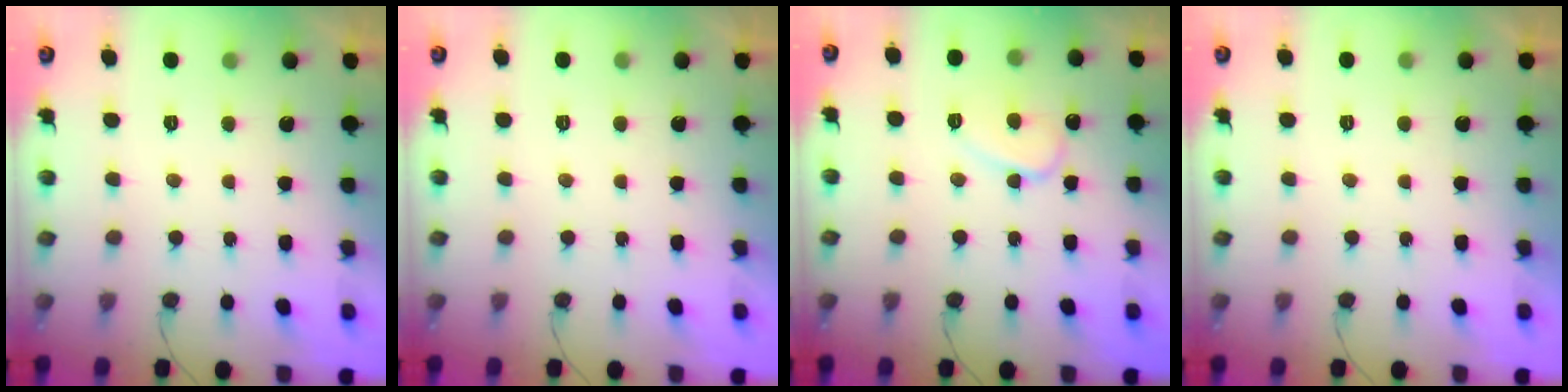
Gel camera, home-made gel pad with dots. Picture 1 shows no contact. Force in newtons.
{"total": 1.6, "press": 1.6, "slide": 0.0}
{"total": 8.3, "press": 8.3, "slide": 0.9}
{"total": 1.9, "press": 1.9, "slide": 0.1}